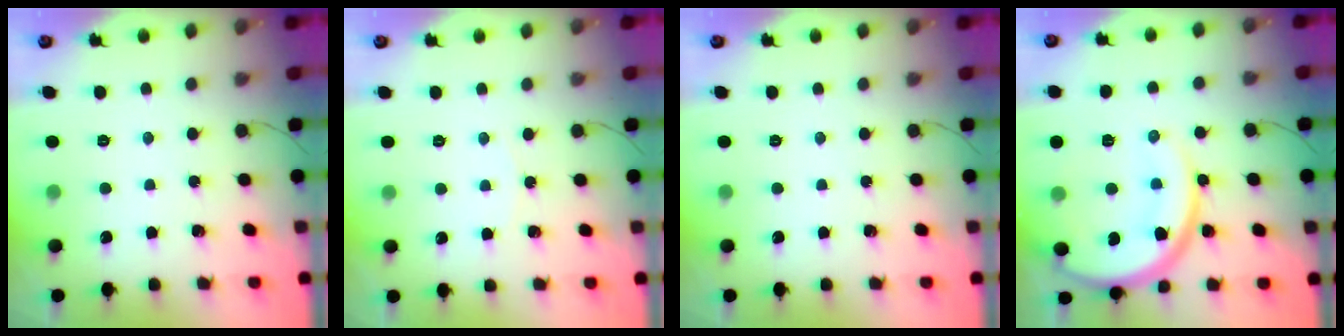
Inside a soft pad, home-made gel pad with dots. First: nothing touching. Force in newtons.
{"total": 3.7, "press": 2.9, "slide": 2.3}
{"total": 0.0}
{"total": 15.3, "press": 15.3, "slide": 1.1}